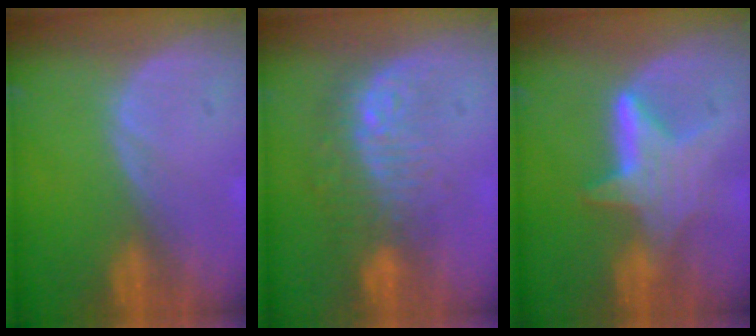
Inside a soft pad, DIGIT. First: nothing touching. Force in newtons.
{"total": 9.3, "press": 8.3, "slide": 4.2}
{"total": 6.4, "press": 6.2, "slide": 1.7}